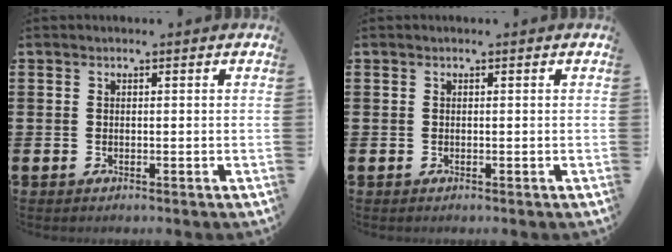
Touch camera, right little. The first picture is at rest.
{"total": 0.0}